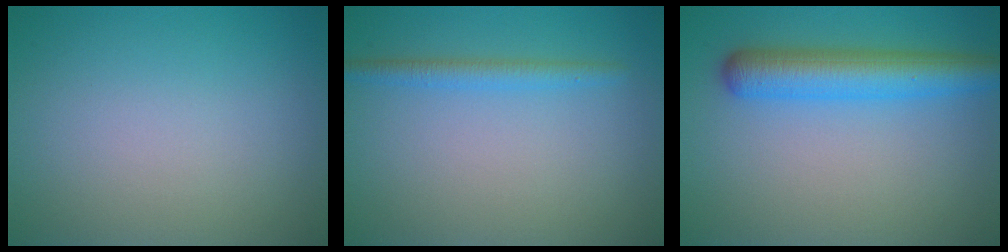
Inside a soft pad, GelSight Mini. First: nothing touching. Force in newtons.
{"total": 1.8, "press": 1.8, "slide": 0.0}
{"total": 5.3, "press": 5.3, "slide": 0.2}